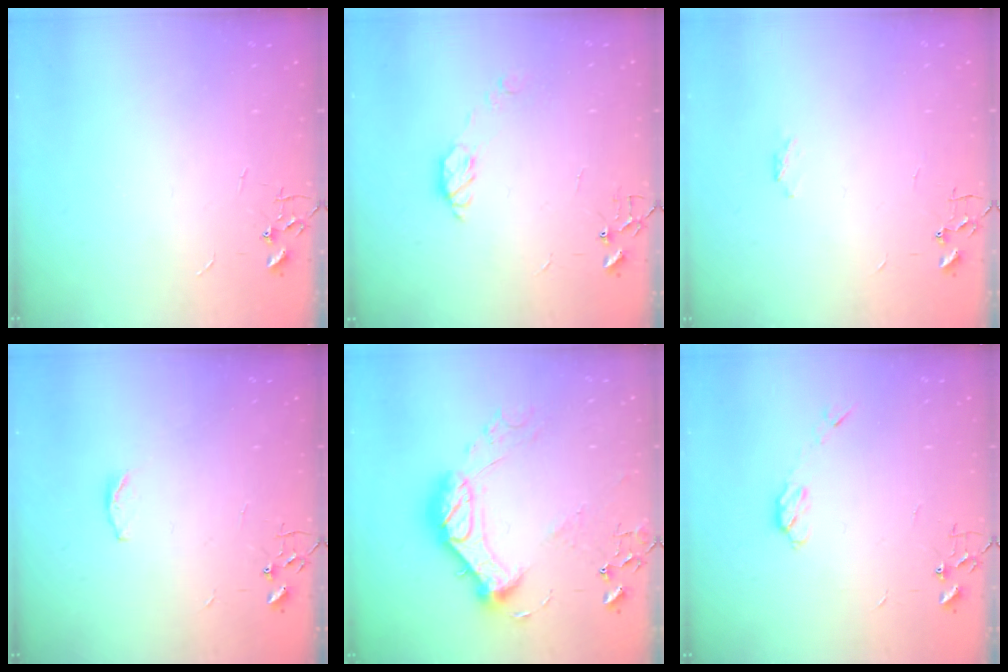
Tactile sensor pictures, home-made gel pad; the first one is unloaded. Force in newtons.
{"total": 7.0, "press": 7.0, "slide": 0.2}
{"total": 3.6, "press": 3.5, "slide": 1.1}
{"total": 4.0, "press": 4.0, "slide": 0.6}
{"total": 17.2, "press": 17.2, "slide": 1.3}
{"total": 5.1, "press": 5.1, "slide": 0.5}